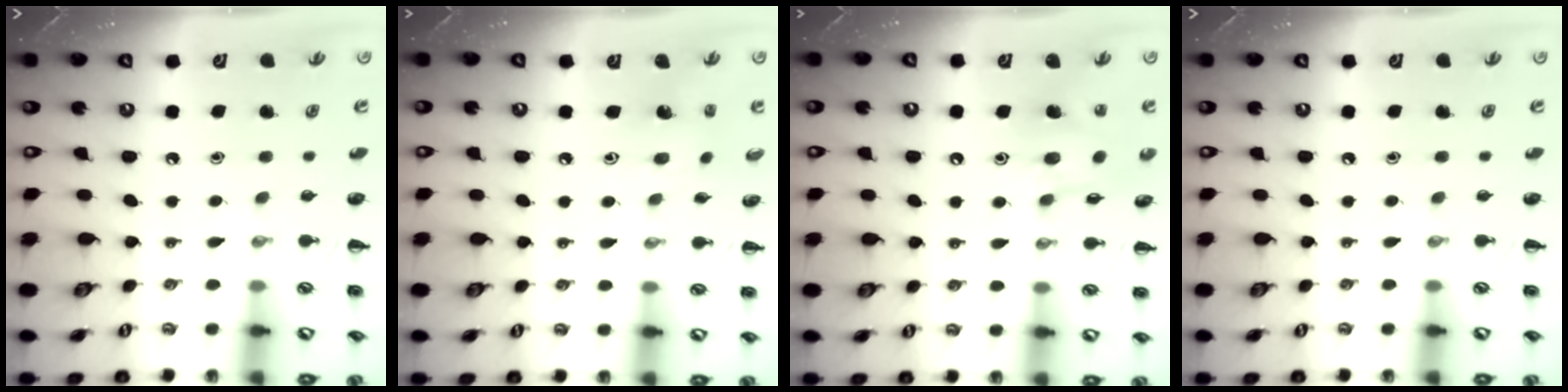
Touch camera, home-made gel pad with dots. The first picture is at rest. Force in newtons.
{"total": 2.1, "press": 2.0, "slide": 0.5}
{"total": 13.2, "press": 12.9, "slide": 2.9}
{"total": 0.0}